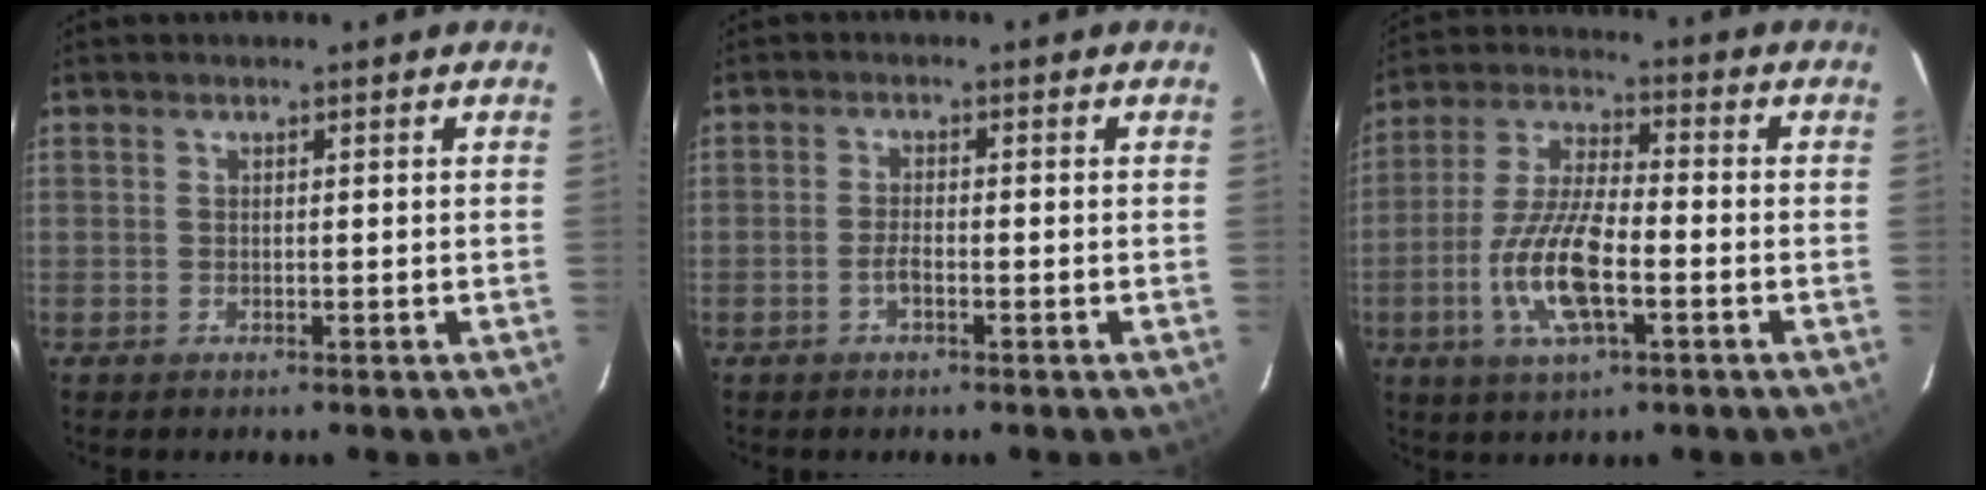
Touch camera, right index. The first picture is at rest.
{"total": 2.1, "force": [-1.1, 0.6, 1.7], "torque": [-0.040, 0.004, -0.023]}
{"total": 13.0, "force": [-4.2, 4.1, 11.5], "torque": [-0.244, -0.003, -0.083]}